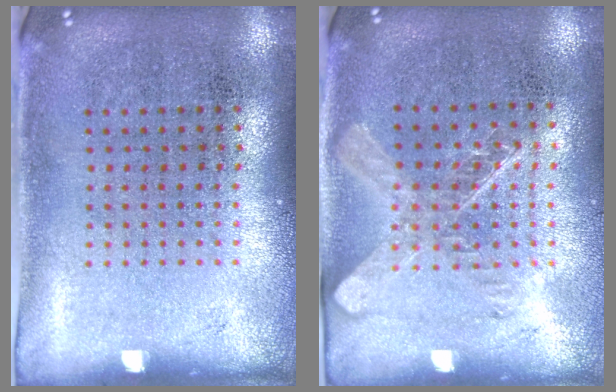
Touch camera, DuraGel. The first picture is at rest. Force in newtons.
{"total": 1.5, "press": 1.3, "slide": 0.7}